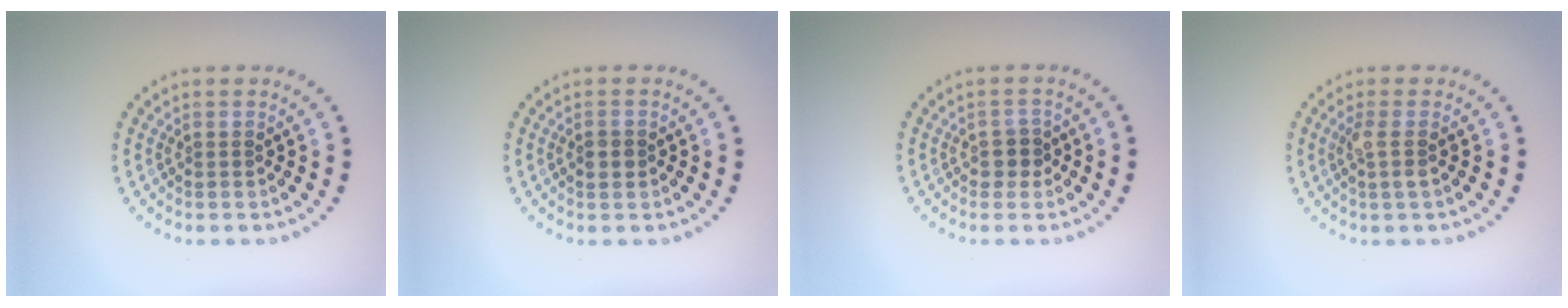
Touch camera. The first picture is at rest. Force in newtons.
{"total": 1.6, "press": 1.6, "slide": 0.3}
{"total": 1.4, "press": 1.3, "slide": 0.7}
{"total": 1.7, "press": 1.5, "slide": 0.8}